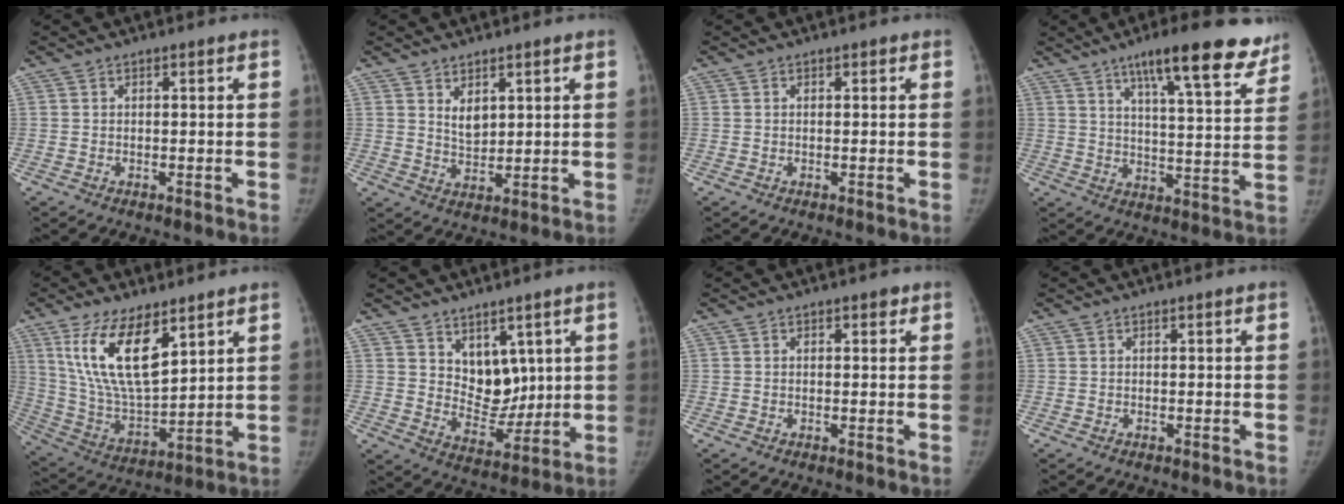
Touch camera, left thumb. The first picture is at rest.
{"total": 4.0, "force": [2.0, 2.3, 2.6], "torque": [-0.028, -0.020, 0.044]}
{"total": 0.0}
{"total": 17.6, "force": [11.8, 4.0, 12.4], "torque": [-0.140, -0.047, 0.170]}
{"total": 16.7, "force": [8.6, 6.9, 12.5], "torque": [-0.214, -0.043, 0.175]}
{"total": 8.6, "force": [4.2, 6.0, 4.7], "torque": [-0.034, -0.038, 0.088]}
{"total": 0.9, "force": [0.5, 0.5, 0.5], "torque": [0.004, 0.000, 0.003]}
{"total": 0.0}